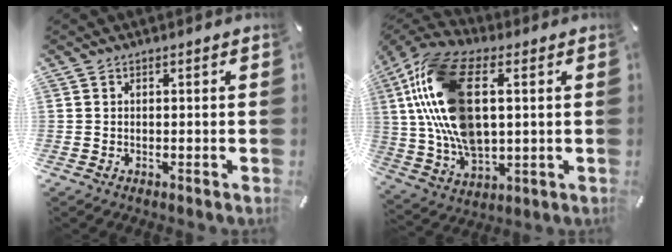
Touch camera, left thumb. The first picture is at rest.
{"total": 20.1, "force": [4.0, 11.6, 16.0], "torque": [-0.360, 0.003, 0.070]}